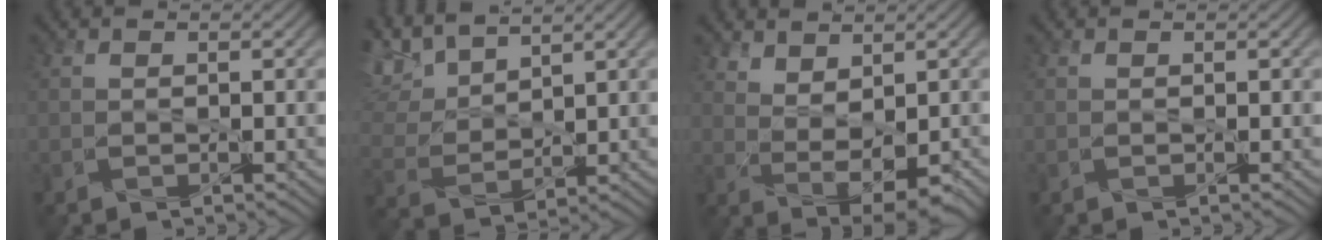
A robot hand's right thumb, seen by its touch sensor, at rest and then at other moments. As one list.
[{"total": 8.0, "force": [6.3, 2.5, 4.3], "torque": [-0.113, 0.016, 0.126]}, {"total": 5.1, "force": [2.4, 2.6, 3.7], "torque": [-0.076, -0.006, 0.053]}, {"total": 0.0}]